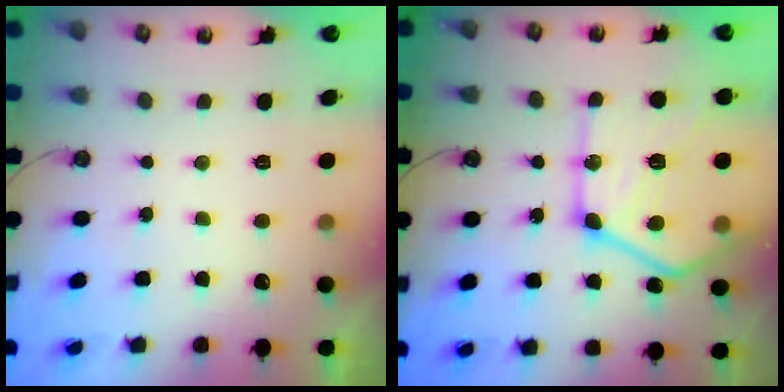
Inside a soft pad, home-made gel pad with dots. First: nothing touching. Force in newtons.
{"total": 25.8, "press": 25.7, "slide": 2.6}